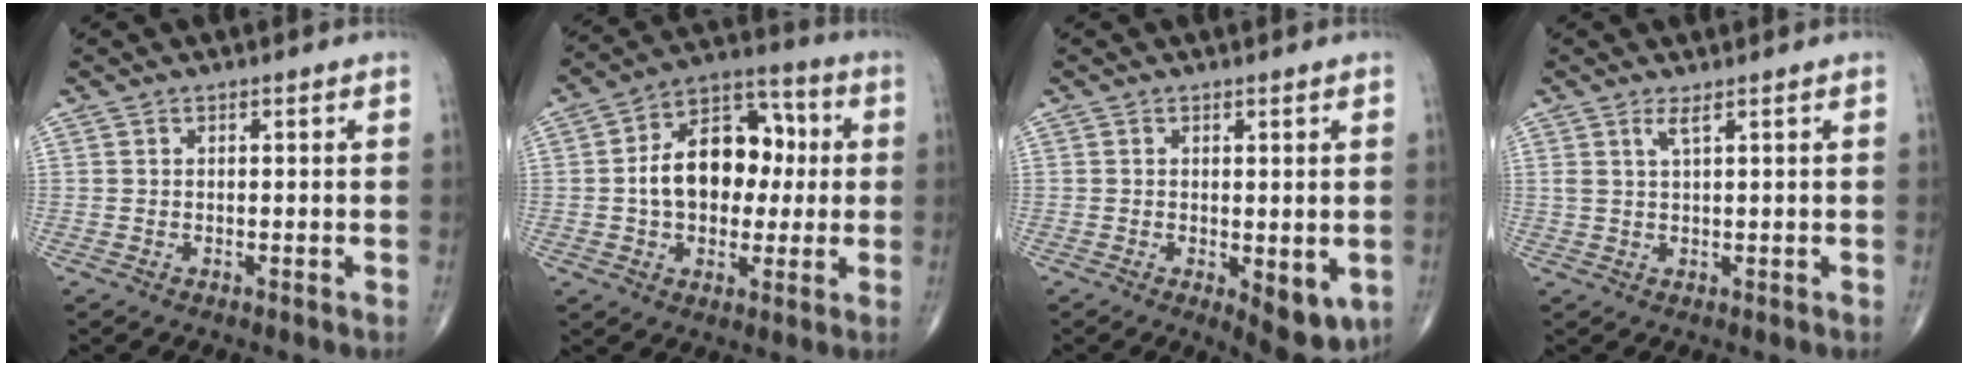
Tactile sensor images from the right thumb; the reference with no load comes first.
{"total": 16.0, "force": [0.7, 10.9, 11.8], "torque": [-0.148, 0.035, 0.006]}
{"total": 7.0, "force": [-1.6, 3.0, 6.0], "torque": [-0.066, -0.016, -0.013]}
{"total": 1.8, "force": [1.1, 0.0, 1.4], "torque": [-0.037, -0.010, 0.026]}